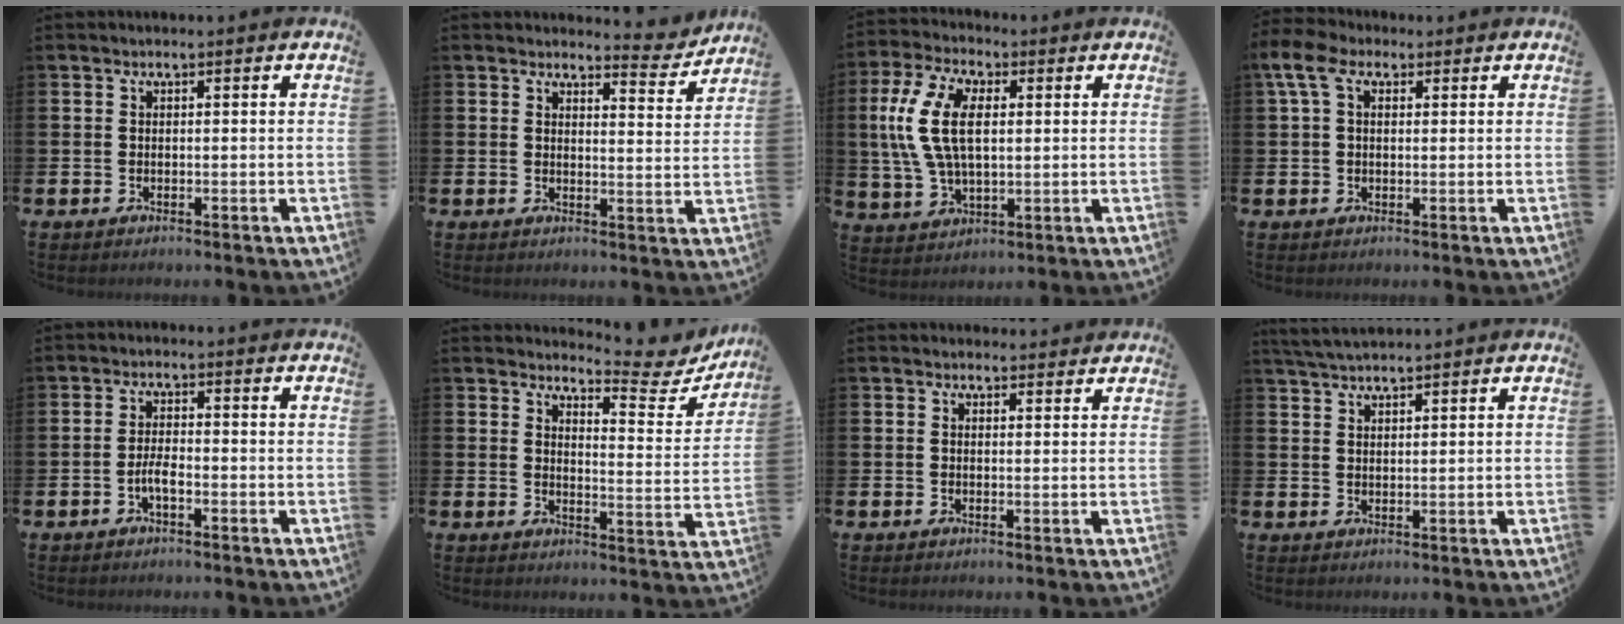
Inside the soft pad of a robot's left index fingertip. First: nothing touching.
{"total": 3.9, "force": [3.8, 0.7, 0.4], "torque": [-0.001, -0.030, 0.063]}
{"total": 10.8, "force": [2.8, 5.8, 8.7], "torque": [-0.191, 0.011, 0.049]}
{"total": 5.7, "force": [3.0, 3.5, 3.2], "torque": [-0.068, 0.005, 0.052]}
{"total": 2.4, "force": [-1.1, 0.7, 2.0], "torque": [-0.043, 0.006, -0.020]}
{"total": 4.7, "force": [4.4, 1.0, 1.0], "torque": [-0.016, -0.045, 0.067]}
{"total": 1.2, "force": [1.1, 0.4, 0.0], "torque": [0.007, 0.000, 0.018]}
{"total": 3.1, "force": [2.9, 0.3, 0.8], "torque": [-0.031, -0.003, 0.057]}